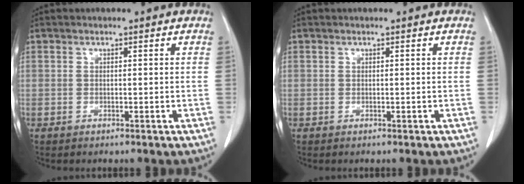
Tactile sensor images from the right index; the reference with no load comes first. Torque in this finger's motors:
{"motor_torque": [0.01, -0.01, 0.00, 0.01]}